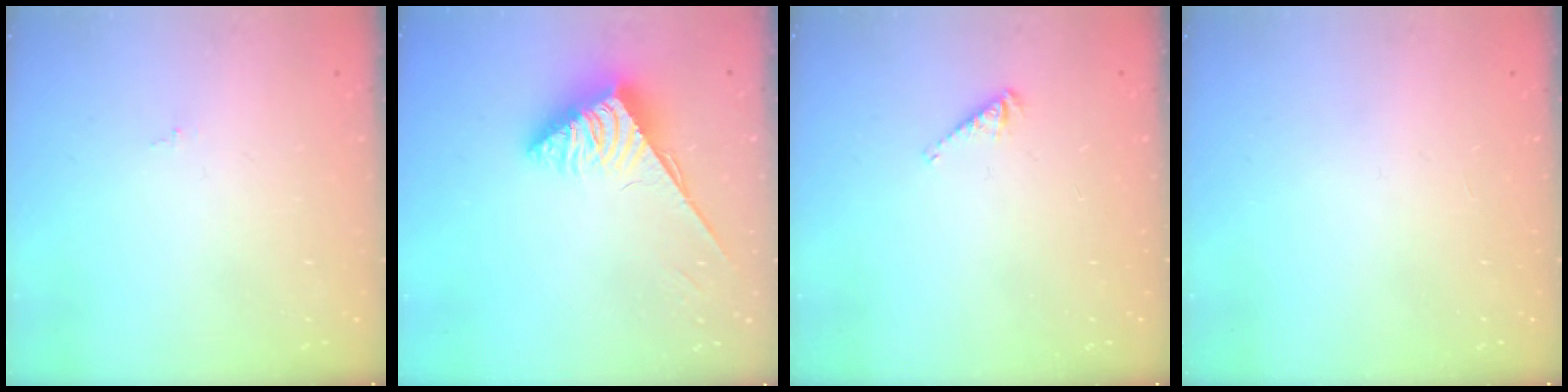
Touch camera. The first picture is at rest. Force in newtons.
{"total": 4.0, "press": 3.9, "slide": 0.7}
{"total": 2.6, "press": 2.6, "slide": 0.1}
{"total": 0.0}